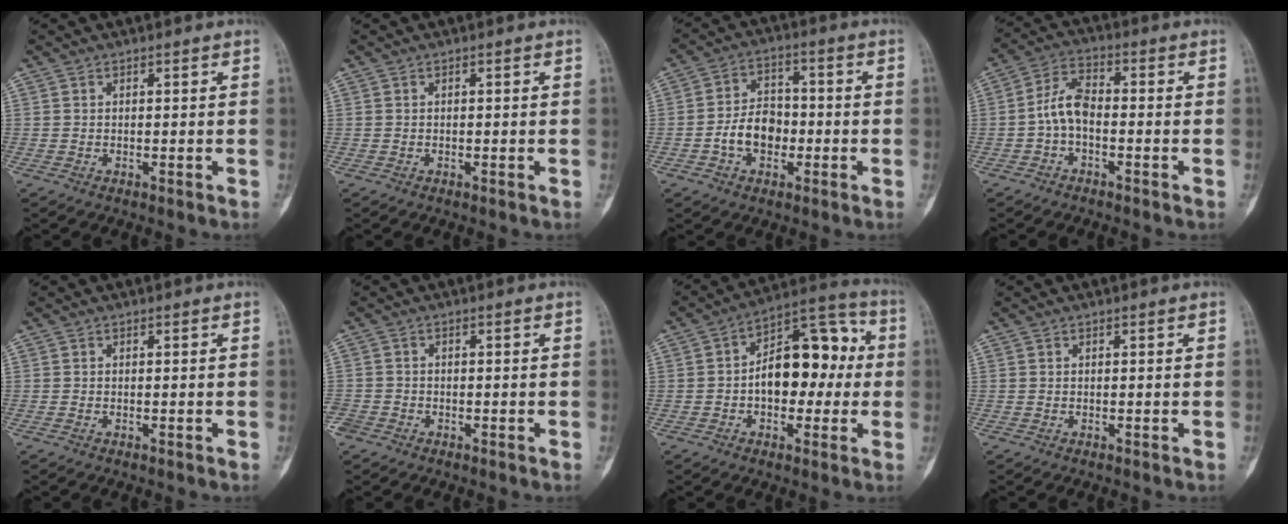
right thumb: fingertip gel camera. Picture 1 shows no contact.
{"total": 0.0}
{"total": 8.4, "force": [-2.2, 6.0, 5.5], "torque": [-0.074, 0.027, -0.045]}
{"total": 6.4, "force": [-1.4, 3.5, 5.1], "torque": [-0.098, 0.028, -0.036]}
{"total": 0.0}
{"total": 2.9, "force": [-1.7, 2.3, 0.7], "torque": [-0.012, 0.008, -0.036]}
{"total": 15.5, "force": [0.0, 9.3, 12.4], "torque": [-0.147, 0.044, -0.009]}
{"total": 0.0}